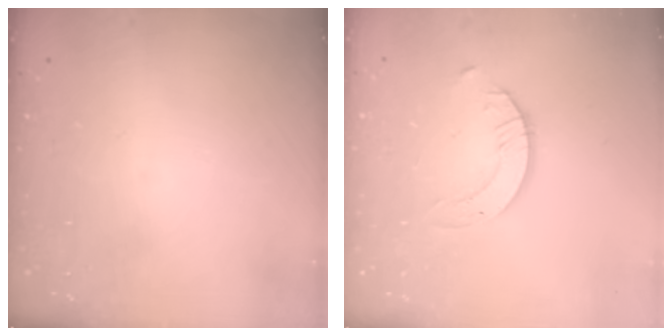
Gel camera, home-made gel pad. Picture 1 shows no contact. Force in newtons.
{"total": 2.1, "press": 2.1, "slide": 0.2}